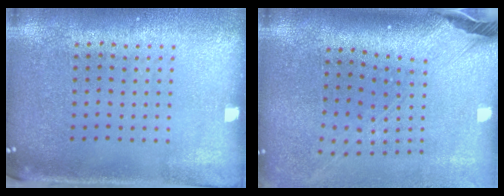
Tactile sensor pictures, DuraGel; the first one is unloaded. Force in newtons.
{"total": 2.7, "press": 2.0, "slide": 1.9}